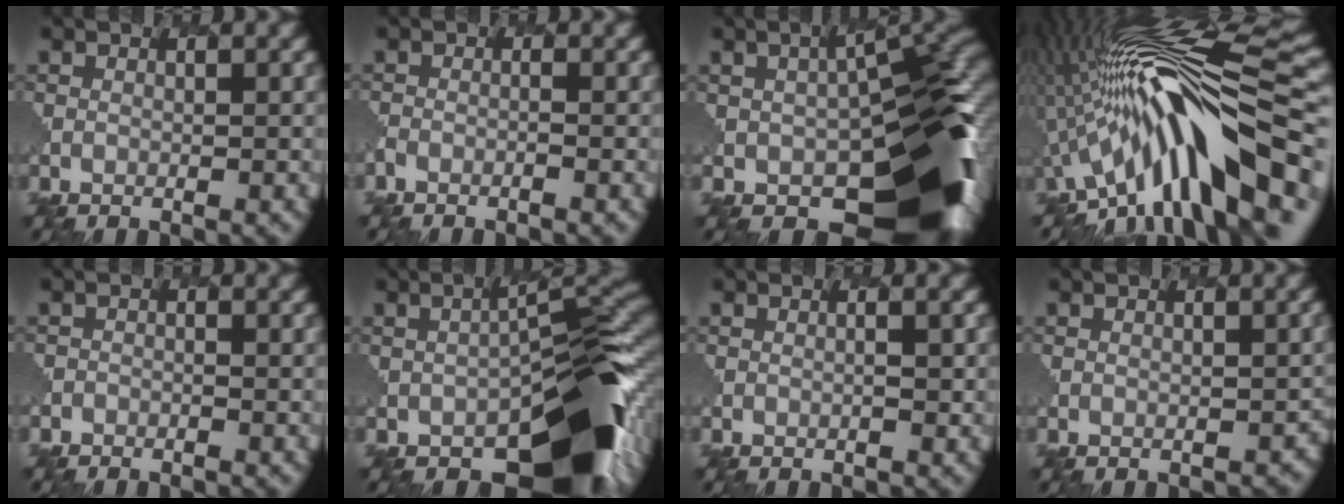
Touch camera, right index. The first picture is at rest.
{"total": 2.2, "force": [-2.2, 0.1, -0.4], "torque": [-0.005, -0.001, -0.038]}
{"total": 13.5, "force": [-2.9, 7.7, 10.7], "torque": [-0.154, -0.021, -0.041]}
{"total": 10.5, "force": [-4.2, 3.2, 9.1], "torque": [-0.163, 0.033, -0.090]}
{"total": 2.7, "force": [-2.3, 0.7, -1.1], "torque": [0.008, -0.004, -0.034]}
{"total": 10.8, "force": [-4.6, 5.1, 8.3], "torque": [-0.117, -0.018, -0.085]}
{"total": 0.0}
{"total": 2.0, "force": [-0.7, 1.2, 1.5], "torque": [-0.028, -0.013, -0.001]}